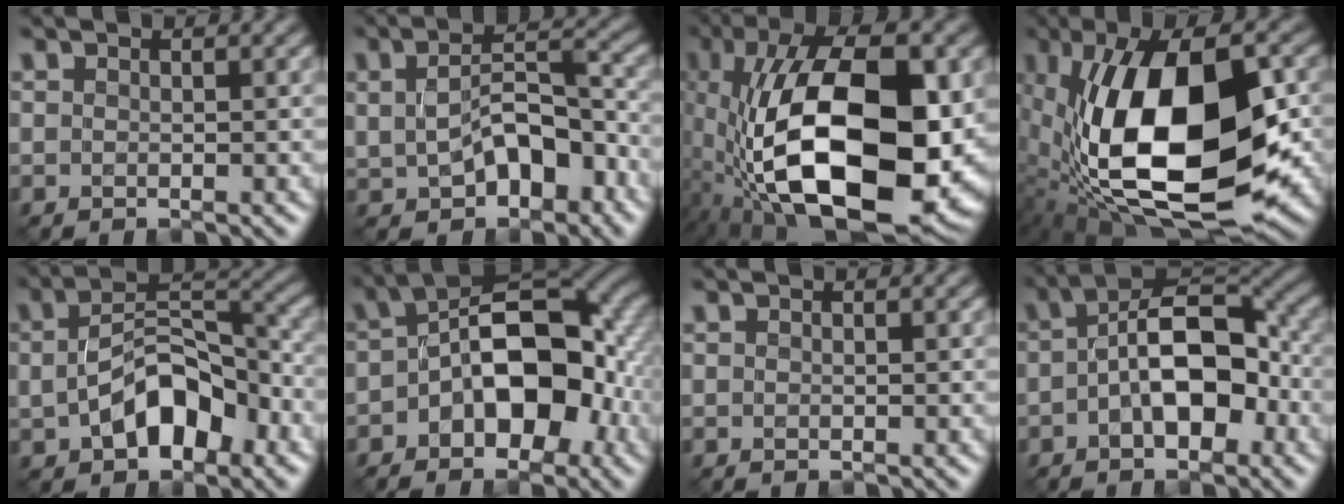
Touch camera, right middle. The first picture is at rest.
{"total": 7.4, "force": [-1.8, 4.1, 5.8], "torque": [-0.106, -0.003, -0.026]}
{"total": 18.9, "force": [-2.8, 9.2, 16.3], "torque": [-0.299, -0.009, -0.046]}
{"total": 18.0, "force": [-0.9, 8.8, 15.7], "torque": [-0.290, -0.014, -0.012]}
{"total": 8.1, "force": [-2.2, 4.6, 6.3], "torque": [-0.111, 0.009, -0.041]}
{"total": 10.6, "force": [-2.1, 6.0, 8.4], "torque": [-0.102, 0.019, -0.048]}
{"total": 0.0}
{"total": 8.4, "force": [-1.0, 4.5, 7.0], "torque": [-0.114, 0.014, -0.027]}